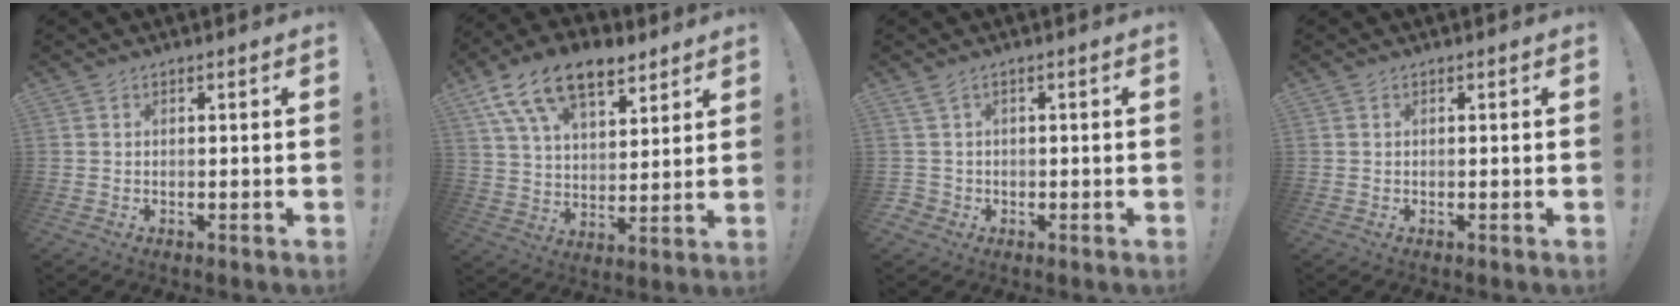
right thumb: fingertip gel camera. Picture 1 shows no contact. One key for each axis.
{"total": 16.5, "fx": 10.4, "fy": 8.6, "fz": 9.5, "tx": -0.170, "ty": -0.052, "tz": 0.190}
{"total": 2.7, "fx": 0.6, "fy": 2.5, "fz": 0.9, "tx": -0.023, "ty": 0.004, "tz": 0.015}
{"total": 0.0}